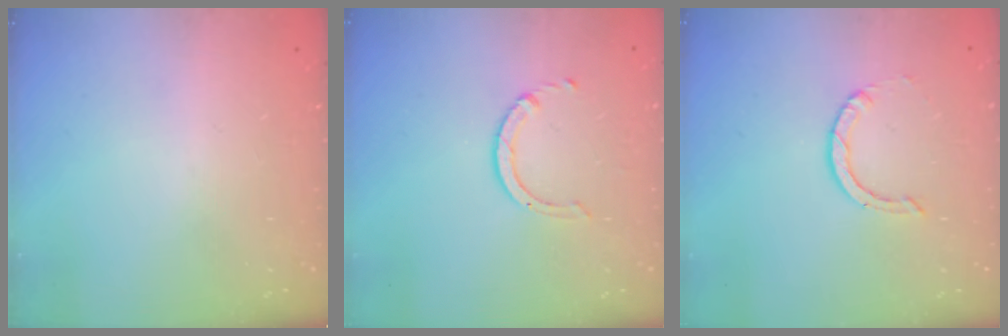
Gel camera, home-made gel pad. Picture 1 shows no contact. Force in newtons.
{"total": 2.5, "press": 2.5, "slide": 0.2}
{"total": 0.8, "press": 0.8, "slide": 0.1}